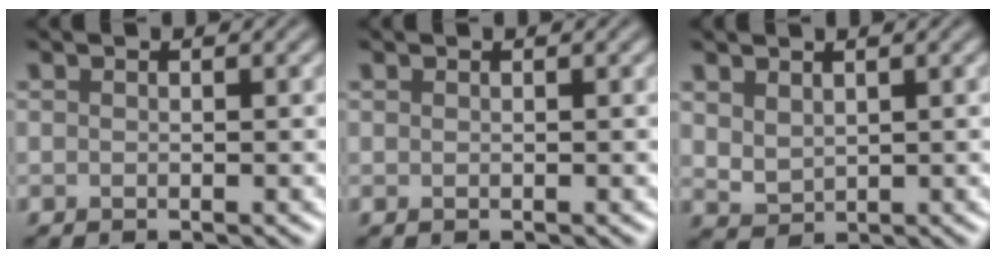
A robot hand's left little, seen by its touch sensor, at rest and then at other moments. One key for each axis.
{"total": 0.0}
{"total": 1.9, "fx": 1.1, "fy": 1.2, "fz": 0.9, "tx": -0.023, "ty": -0.005, "tz": 0.029}